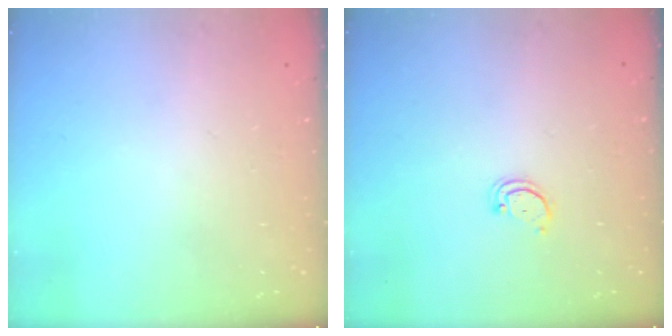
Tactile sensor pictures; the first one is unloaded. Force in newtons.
{"total": 2.2, "press": 2.2, "slide": 0.2}